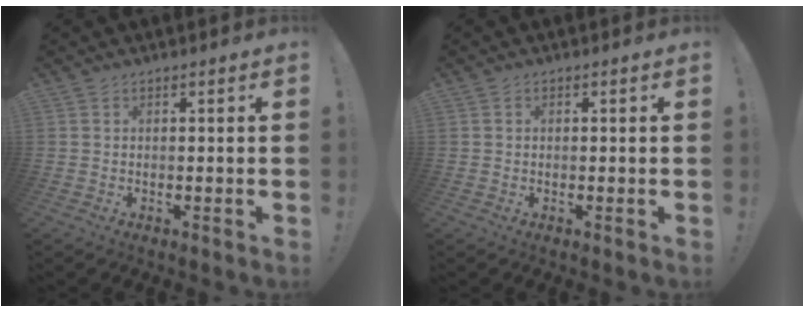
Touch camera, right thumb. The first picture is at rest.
{"total": 0.0}